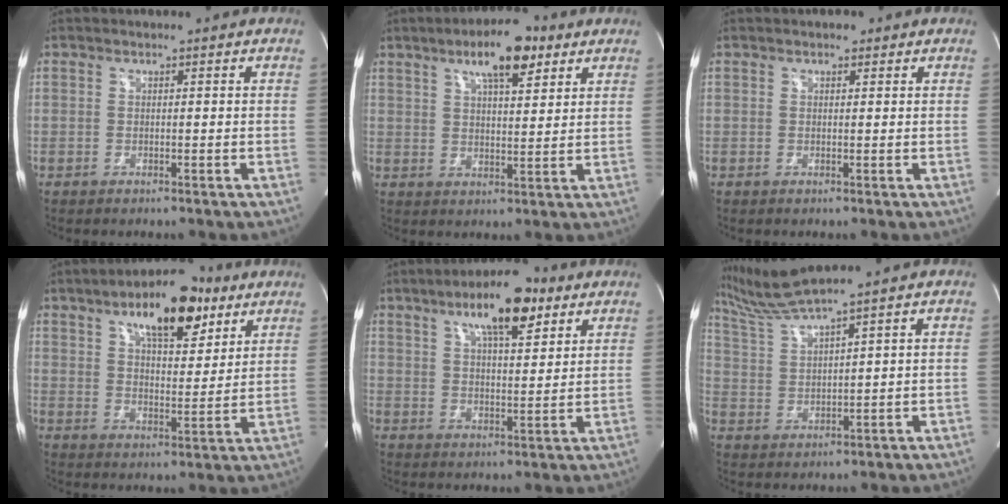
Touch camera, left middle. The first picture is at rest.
{"total": 9.5, "force": [5.6, 2.7, 7.2], "torque": [-0.122, 0.012, 0.089]}
{"total": 1.1, "force": [0.7, 0.7, 0.5], "torque": [-0.010, 0.005, 0.008]}
{"total": 14.2, "force": [8.3, 5.2, 10.3], "torque": [-0.158, 0.014, 0.132]}
{"total": 11.7, "force": [6.7, 3.2, 9.0], "torque": [-0.149, 0.013, 0.107]}
{"total": 6.3, "force": [5.5, -2.2, 2.1], "torque": [-0.060, -0.002, 0.120]}